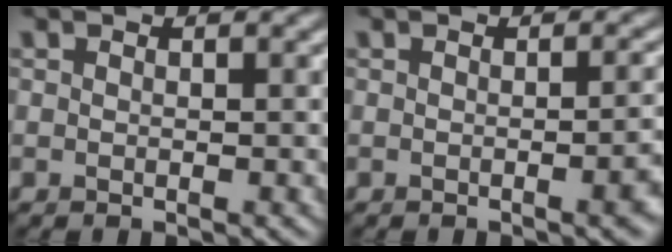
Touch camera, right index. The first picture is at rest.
{"total": 3.4, "force": [-0.8, 1.1, 3.1], "torque": [-0.026, 0.002, -0.008]}